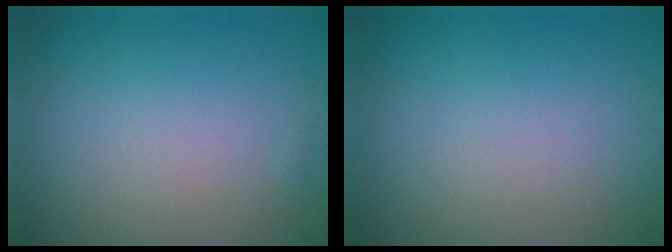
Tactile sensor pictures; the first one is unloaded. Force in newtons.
{"total": 0.0}